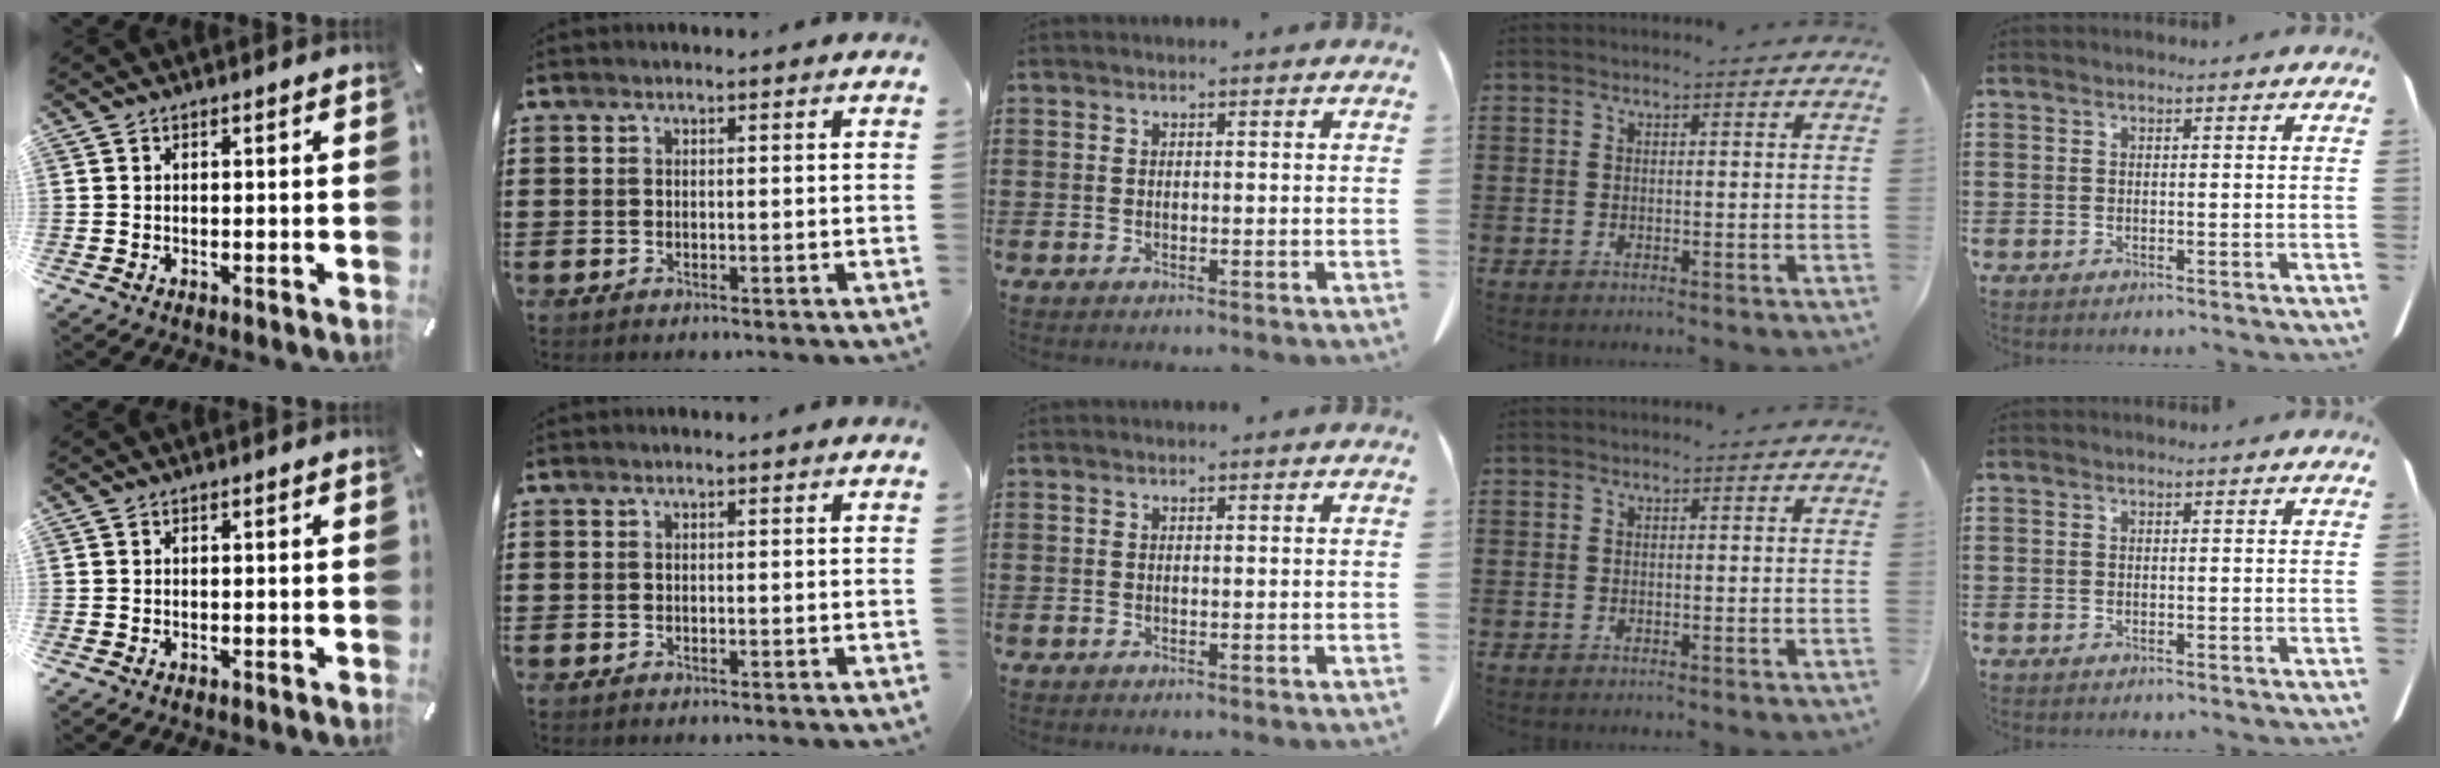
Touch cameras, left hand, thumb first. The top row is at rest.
{}